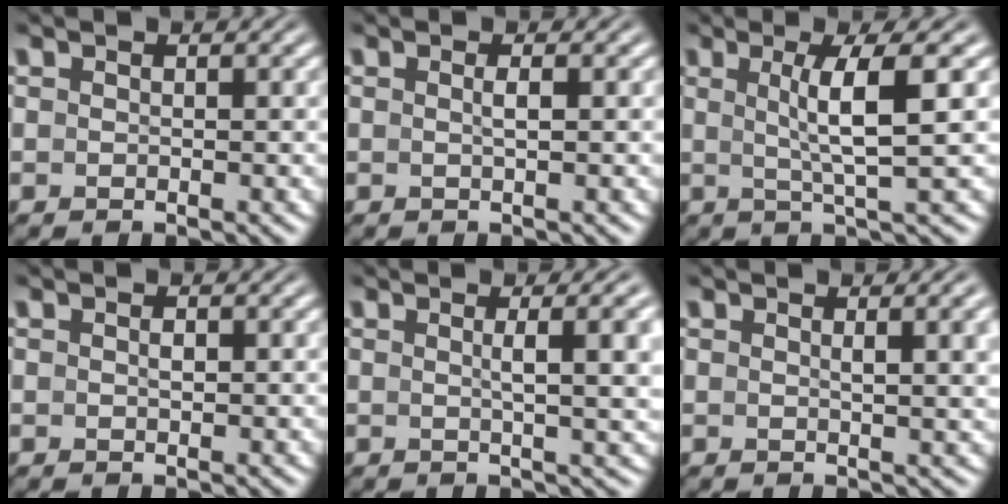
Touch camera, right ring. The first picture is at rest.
{"total": 0.9, "force": [-0.1, -0.5, 0.8], "torque": [-0.016, -0.003, 0.000]}
{"total": 4.4, "force": [0.8, -0.5, 4.3], "torque": [-0.066, -0.002, 0.019]}
{"total": 0.5, "force": [0.0, 0.2, 0.5], "torque": [-0.014, -0.006, 0.004]}
{"total": 3.5, "force": [0.8, -0.4, 3.4], "torque": [-0.039, 0.004, 0.011]}
{"total": 2.0, "force": [0.8, -0.5, 1.8], "torque": [-0.022, -0.004, 0.016]}